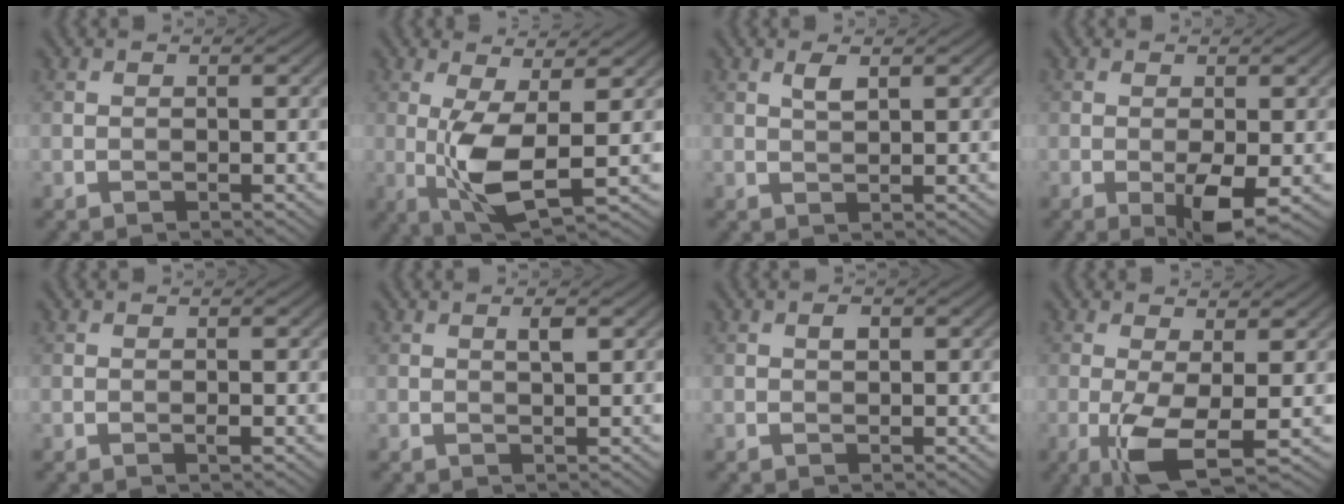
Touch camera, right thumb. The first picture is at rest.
{"total": 7.4, "force": [-0.4, 2.1, 7.1], "torque": [-0.152, -0.001, -0.005]}
{"total": 1.8, "force": [1.0, 0.6, 1.4], "torque": [-0.033, 0.002, 0.020]}
{"total": 4.2, "force": [-1.3, 1.0, 3.9], "torque": [-0.071, -0.002, -0.021]}
{"total": 0.5, "force": [-0.2, 0.1, 0.5], "torque": [-0.011, -0.001, -0.004]}
{"total": 1.4, "force": [0.6, 0.2, 1.3], "torque": [-0.024, 0.000, 0.010]}
{"total": 0.9, "force": [0.3, 0.5, 0.7], "torque": [-0.011, 0.000, 0.005]}
{"total": 6.3, "force": [-1.7, 1.5, 5.9], "torque": [-0.121, 0.002, -0.033]}